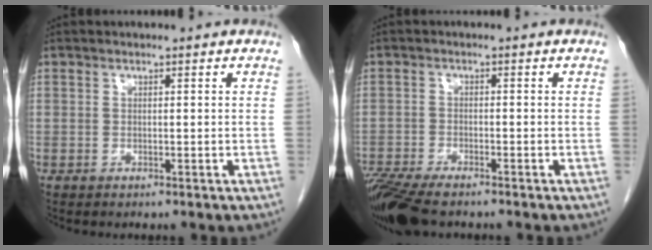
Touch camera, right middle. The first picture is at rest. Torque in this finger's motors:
{"motor_torque": [0.49, -0.39, 0.02, 0.06]}